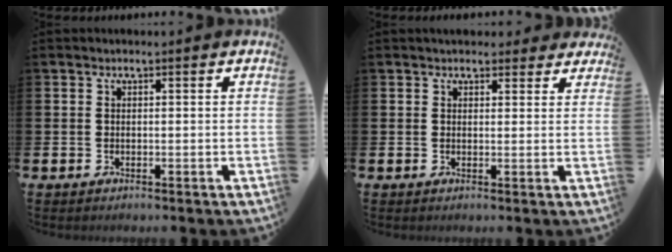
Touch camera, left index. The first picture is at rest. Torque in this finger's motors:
{"motor_torque": [1.05, -1.09, 0.32, 0.02]}